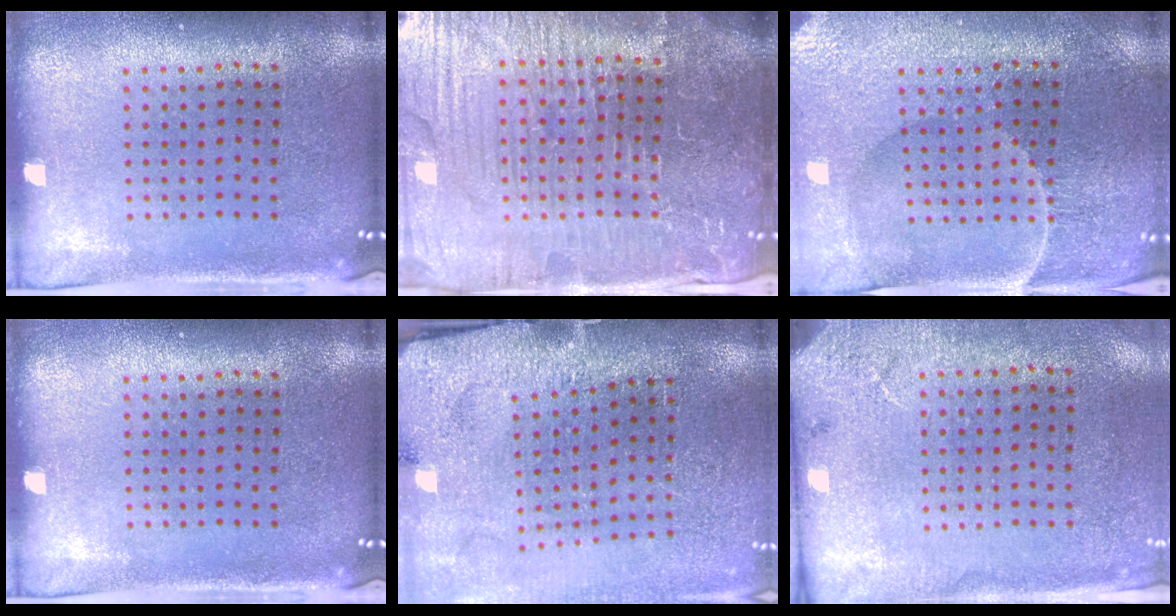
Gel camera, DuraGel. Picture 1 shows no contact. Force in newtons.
{"total": 5.9, "press": 5.4, "slide": 2.4}
{"total": 1.5, "press": 1.5, "slide": 0.1}
{"total": 0.0}
{"total": 3.1, "press": 2.9, "slide": 1.0}
{"total": 2.7, "press": 2.2, "slide": 1.5}